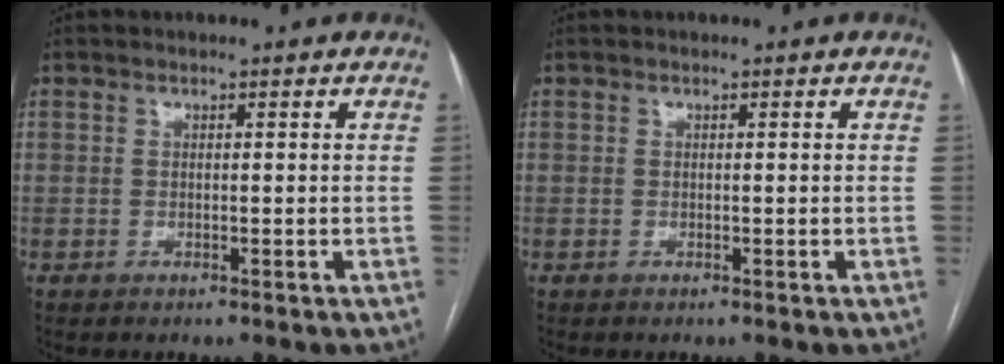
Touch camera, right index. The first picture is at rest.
{"total": 0.0}